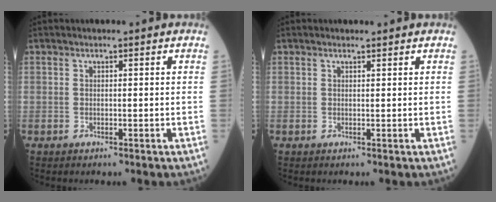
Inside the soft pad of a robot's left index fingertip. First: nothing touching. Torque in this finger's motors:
{"motor_torque": [0.24, -0.19, 0.03, -0.01]}